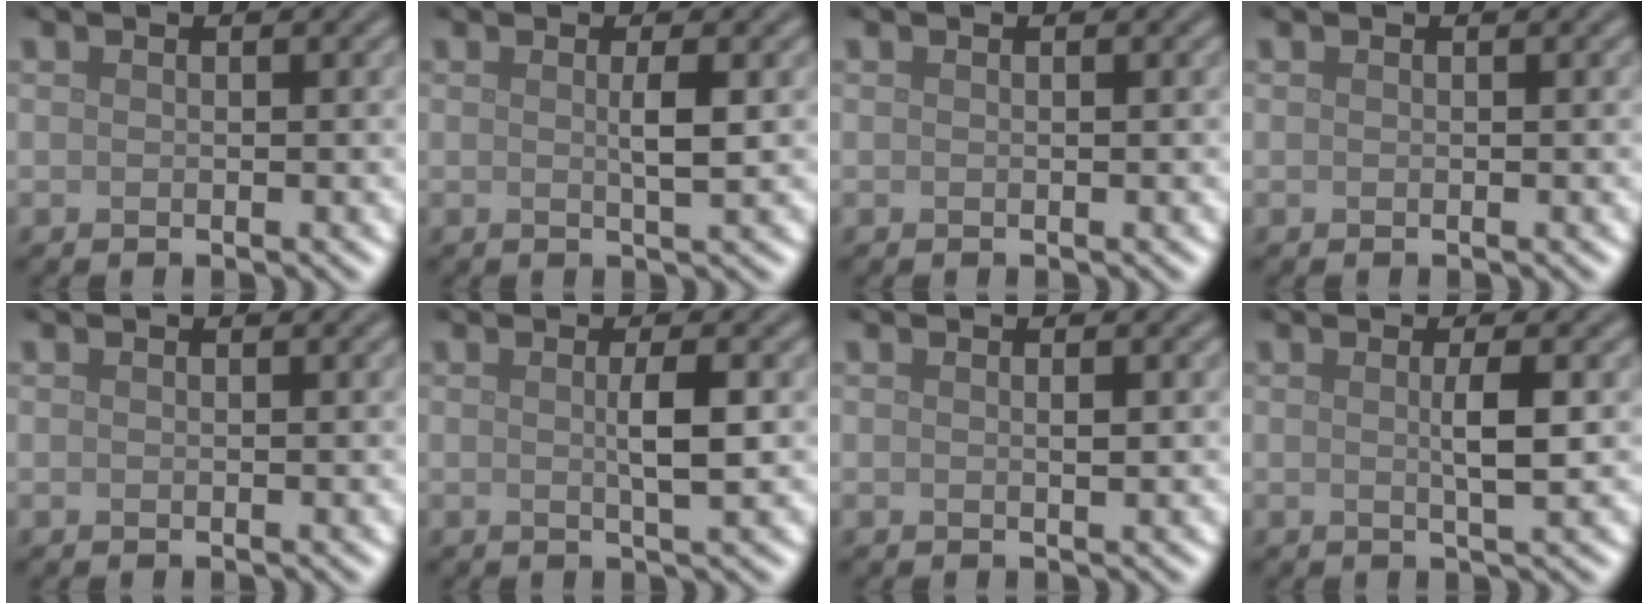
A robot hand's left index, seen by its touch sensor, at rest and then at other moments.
{"total": 1.8, "force": [0.2, 0.2, 1.7], "torque": [-0.032, 0.003, 0.000]}
{"total": 0.0}
{"total": 0.0}
{"total": 0.0}
{"total": 2.5, "force": [0.1, 0.3, 2.5], "torque": [-0.043, 0.001, 0.001]}
{"total": 0.5, "force": [0.1, 0.1, 0.5], "torque": [-0.008, 0.001, 0.001]}
{"total": 2.4, "force": [0.2, 0.3, 2.3], "torque": [-0.041, 0.002, 0.000]}